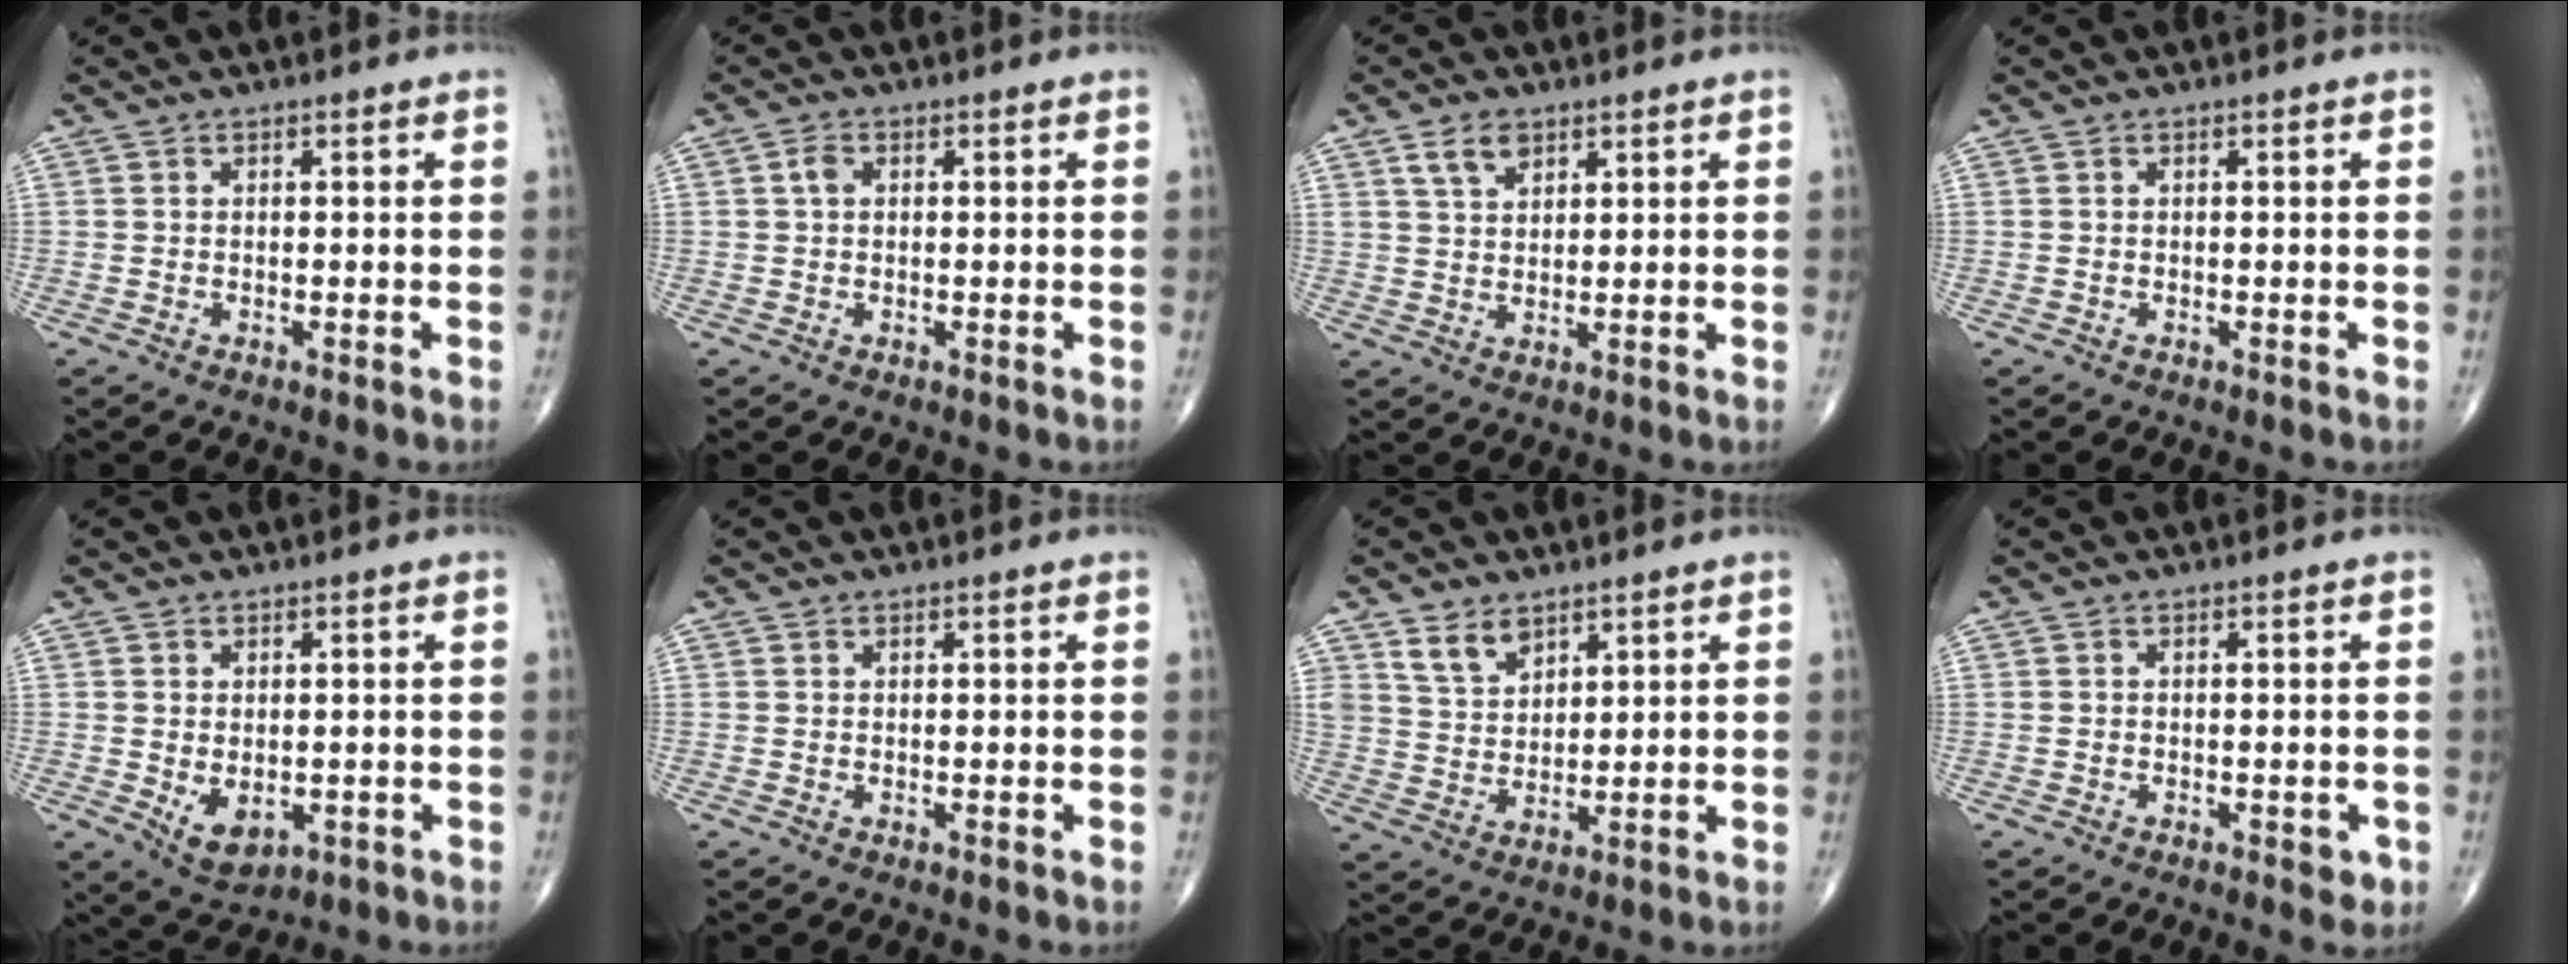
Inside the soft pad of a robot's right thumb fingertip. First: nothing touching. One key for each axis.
{"total": 1.9, "fx": 0.4, "fy": 1.3, "fz": 1.3, "tx": -0.024, "ty": 0.005, "tz": 0.005}
{"total": 4.8, "fx": 2.8, "fy": 2.9, "fz": 2.6, "tx": -0.036, "ty": -0.014, "tz": 0.054}
{"total": 0.0}
{"total": 5.7, "fx": -1.0, "fy": 3.7, "fz": 4.3, "tx": -0.056, "ty": -0.012, "tz": -0.001}
{"total": 0.0}
{"total": 6.3, "fx": 4.2, "fy": 3.9, "fz": 2.6, "tx": -0.027, "ty": -0.031, "tz": 0.087}
{"total": 2.2, "fx": -0.9, "fy": 1.1, "fz": 1.7, "tx": -0.012, "ty": 0.001, "tz": -0.010}